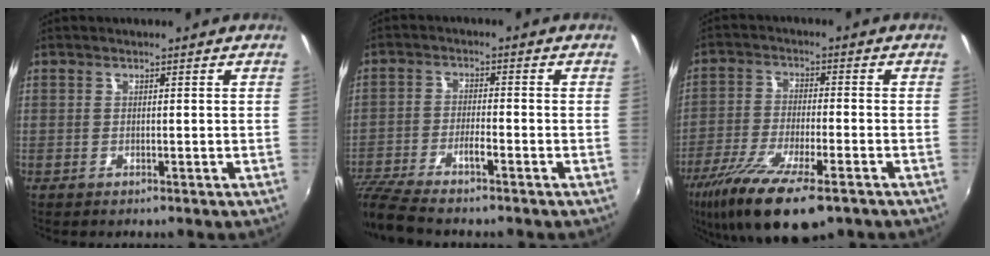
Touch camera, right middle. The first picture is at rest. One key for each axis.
{"total": 9.0, "fx": -7.2, "fy": 0.5, "fz": 5.3, "tx": -0.120, "ty": -0.025, "tz": -0.130}
{"total": 15.4, "fx": -10.1, "fy": 3.8, "fz": 11.1, "tx": -0.225, "ty": -0.052, "tz": -0.182}